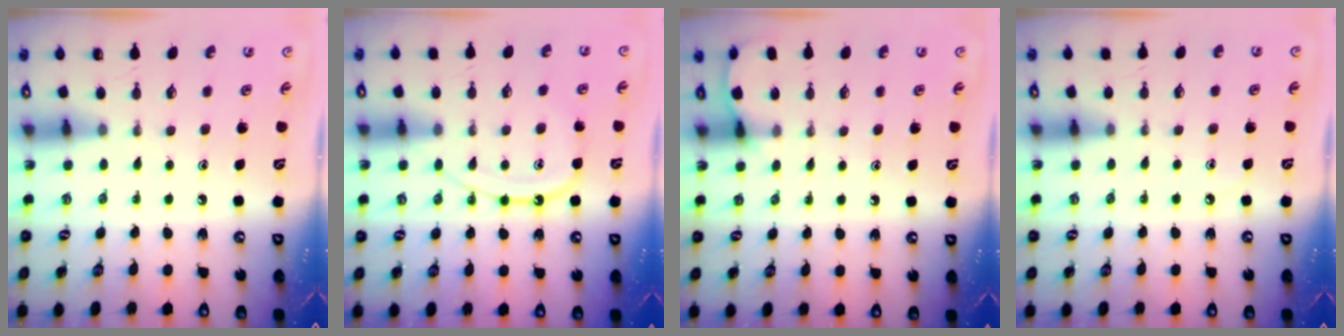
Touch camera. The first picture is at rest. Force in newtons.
{"total": 11.3, "press": 11.2, "slide": 1.1}
{"total": 3.9, "press": 3.9, "slide": 0.5}
{"total": 2.7, "press": 2.7, "slide": 0.4}